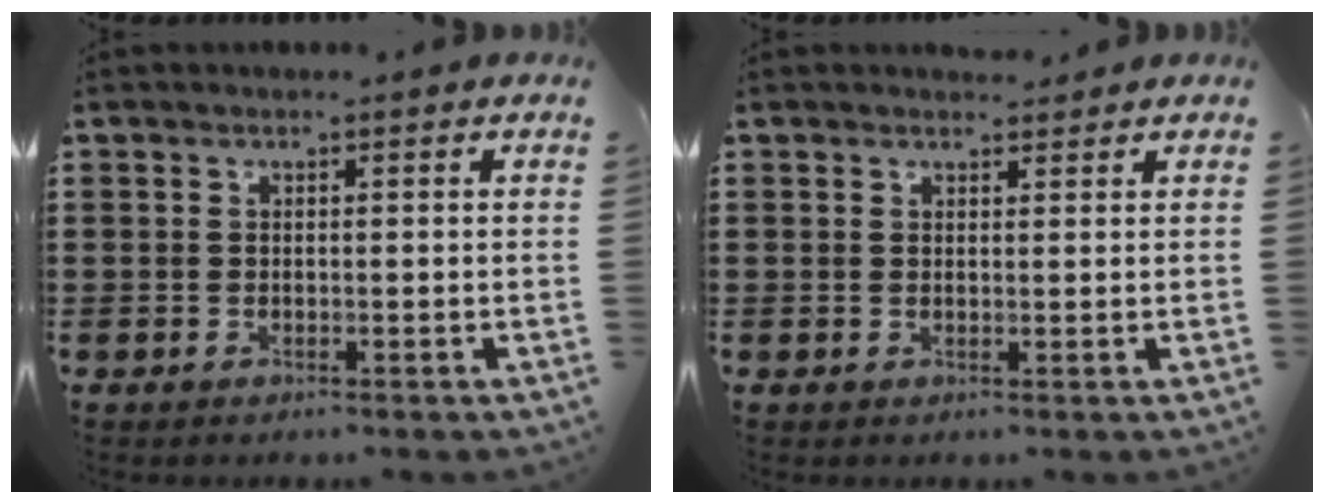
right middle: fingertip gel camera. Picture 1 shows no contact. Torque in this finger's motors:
{"motor_torque": [0.12, -0.13, 0.01, 0.00]}